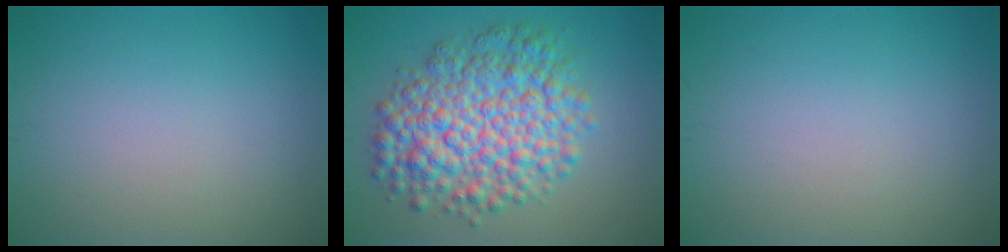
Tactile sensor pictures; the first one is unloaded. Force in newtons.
{"total": 8.8, "press": 8.8, "slide": 0.1}
{"total": 0.0}